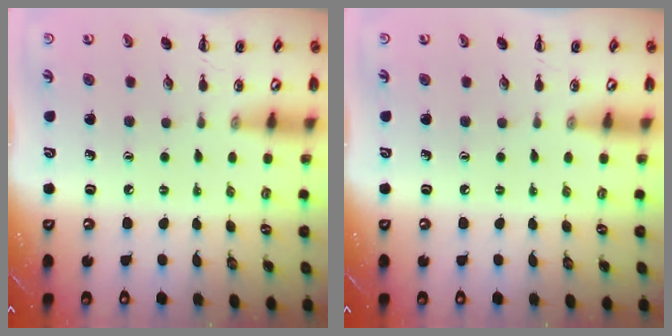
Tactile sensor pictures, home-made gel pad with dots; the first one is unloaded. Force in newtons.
{"total": 0.0}